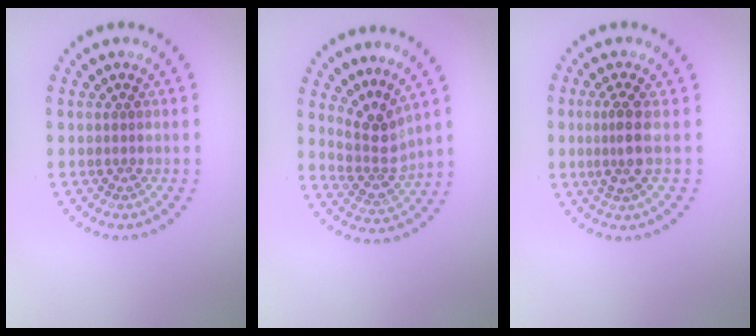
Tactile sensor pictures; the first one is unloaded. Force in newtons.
{"total": 3.1, "press": 2.3, "slide": 2.1}
{"total": 2.5, "press": 2.0, "slide": 1.5}